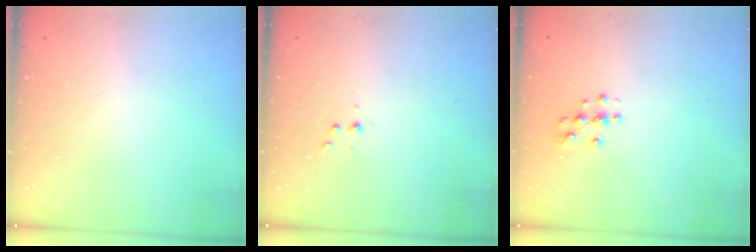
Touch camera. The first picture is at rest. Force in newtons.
{"total": 3.1, "press": 2.7, "slide": 1.6}
{"total": 3.8, "press": 3.8, "slide": 0.4}